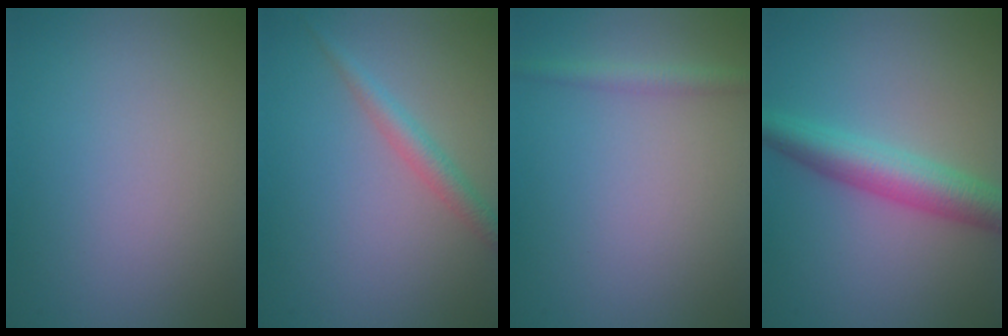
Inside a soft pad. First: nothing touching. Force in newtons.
{"total": 2.0, "press": 2.0, "slide": 0.0}
{"total": 1.5, "press": 1.5, "slide": 0.1}
{"total": 4.9, "press": 4.9, "slide": 0.1}